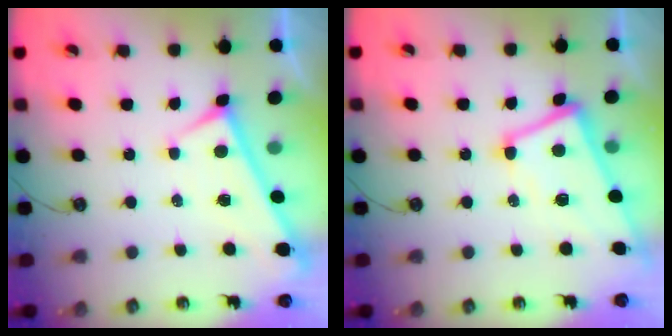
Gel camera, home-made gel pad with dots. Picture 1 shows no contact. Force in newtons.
{"total": 1.9, "press": 1.7, "slide": 0.9}